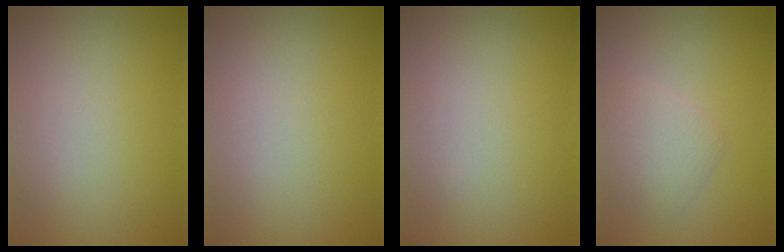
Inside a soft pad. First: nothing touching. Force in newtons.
{"total": 0.0}
{"total": 0.0}
{"total": 2.2, "press": 2.2, "slide": 0.1}